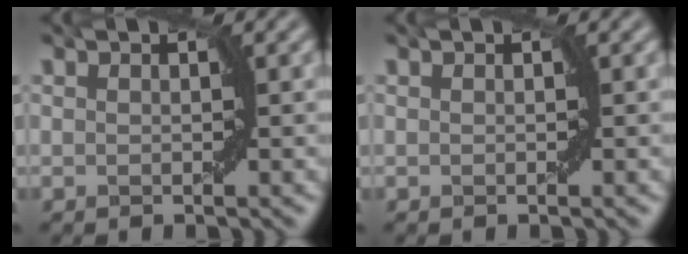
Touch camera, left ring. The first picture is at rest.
{"total": 0.0}